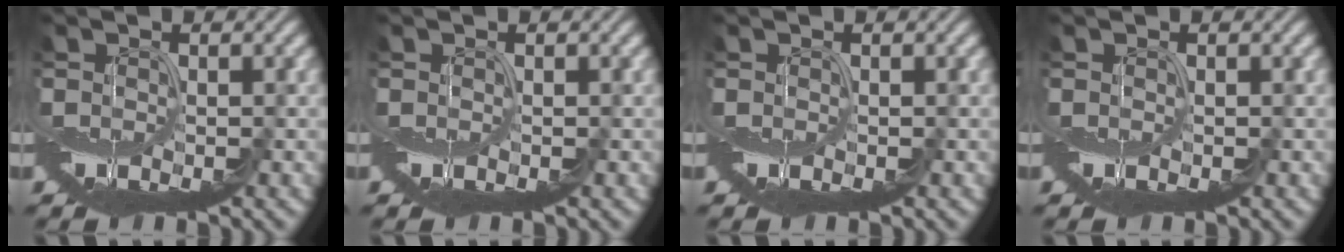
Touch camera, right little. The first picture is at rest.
{"total": 0.0}
{"total": 0.0}
{"total": 0.0}